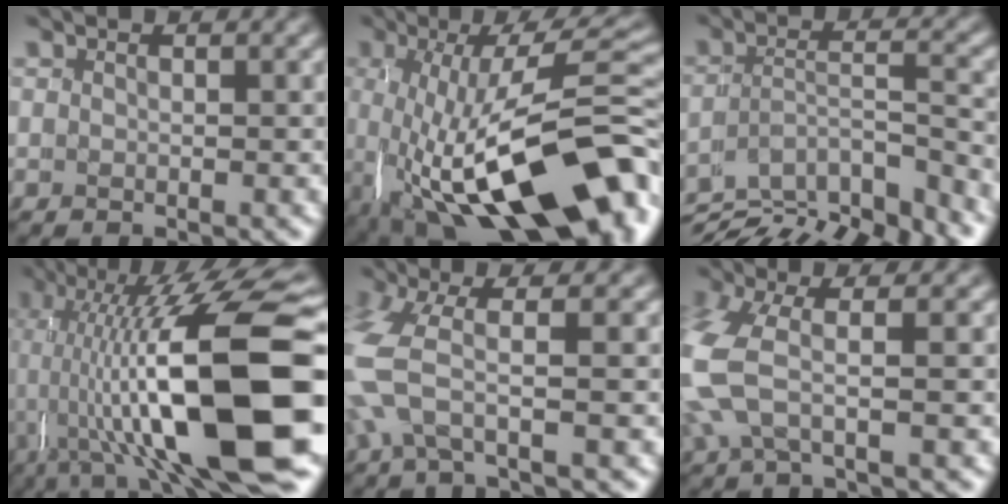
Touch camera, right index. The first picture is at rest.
{"total": 15.1, "force": [-5.8, 6.3, 12.5], "torque": [-0.216, -0.030, -0.064]}
{"total": 9.8, "force": [-6.5, 4.8, 5.6], "torque": [-0.063, -0.019, -0.104]}
{"total": 16.8, "force": [0.0, 6.2, 15.6], "torque": [-0.229, 0.006, 0.001]}
{"total": 4.8, "force": [0.3, 2.2, 4.3], "torque": [-0.115, -0.001, 0.000]}
{"total": 5.2, "force": [0.2, 3.0, 4.3], "torque": [-0.125, -0.008, 0.002]}